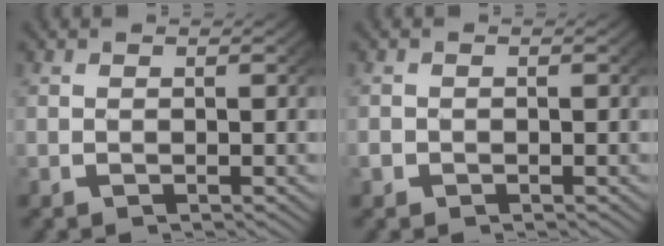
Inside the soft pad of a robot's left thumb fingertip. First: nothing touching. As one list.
[{"total": 1.0, "force": [-0.4, 0.9, 0.2], "torque": [-0.009, -0.004, -0.010]}]